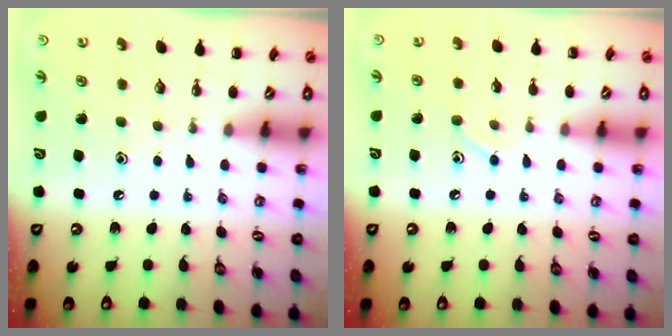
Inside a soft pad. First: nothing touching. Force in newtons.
{"total": 7.5, "press": 7.1, "slide": 2.3}